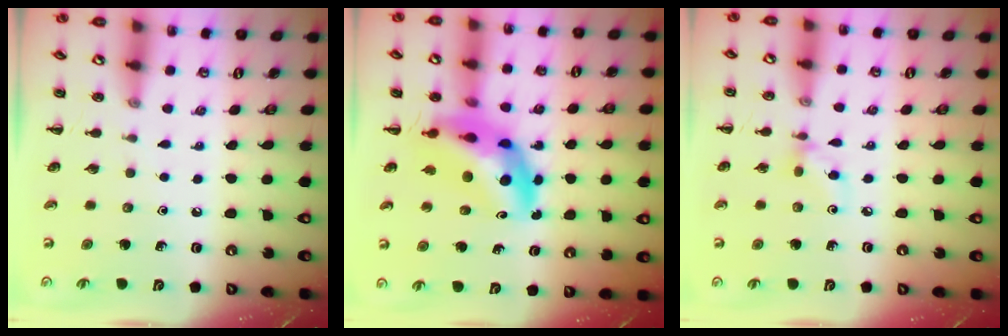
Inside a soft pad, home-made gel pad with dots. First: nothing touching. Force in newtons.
{"total": 12.9, "press": 12.3, "slide": 3.8}
{"total": 4.6, "press": 4.4, "slide": 1.3}